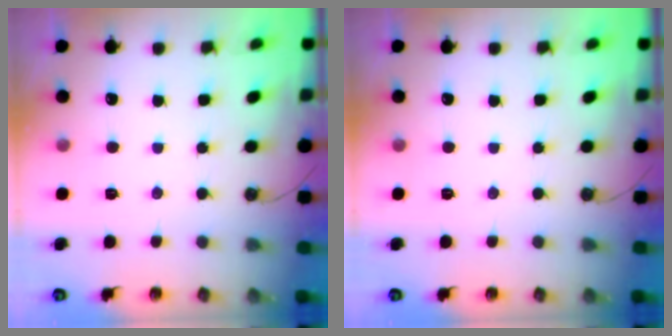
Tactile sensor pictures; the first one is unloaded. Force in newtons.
{"total": 0.0}